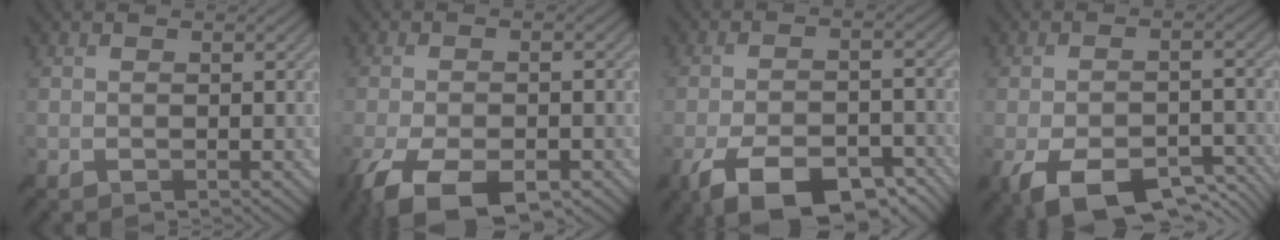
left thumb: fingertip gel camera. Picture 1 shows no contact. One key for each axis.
{"total": 10.1, "fx": -5.9, "fy": 3.7, "fz": 7.3, "tx": -0.150, "ty": -0.016, "tz": -0.104}
{"total": 12.2, "fx": -7.7, "fy": 4.6, "fz": 8.3, "tx": -0.149, "ty": -0.004, "tz": -0.129}
{"total": 10.9, "fx": -6.3, "fy": 4.7, "fz": 7.6, "tx": -0.135, "ty": -0.012, "tz": -0.101}